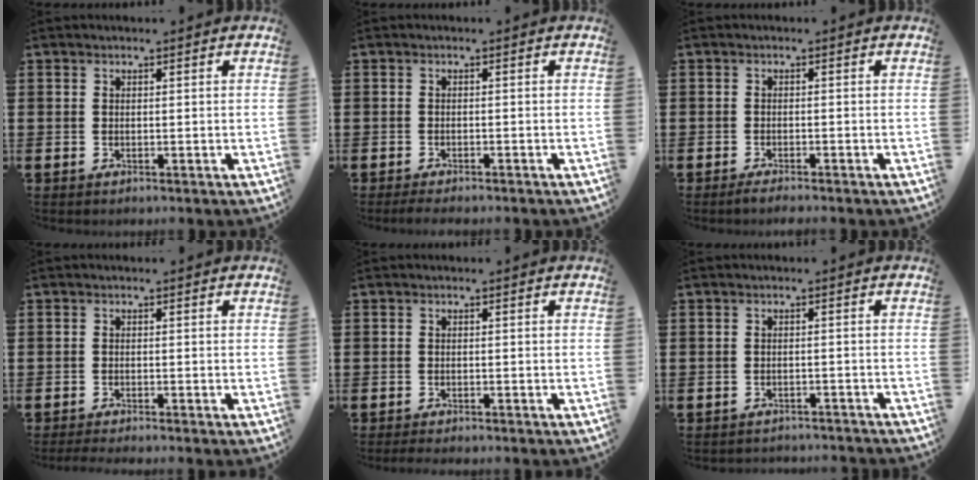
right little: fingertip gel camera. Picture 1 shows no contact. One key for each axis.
{"total": 1.1, "fx": -1.0, "fy": 0.0, "fz": 0.5, "tx": -0.008, "ty": -0.001, "tz": -0.019}
{"total": 1.1, "fx": -0.9, "fy": 0.0, "fz": 0.6, "tx": -0.011, "ty": -0.001, "tz": -0.018}
{"total": 1.0, "fx": -0.8, "fy": -0.1, "fz": 0.5, "tx": -0.006, "ty": -0.002, "tz": -0.016}
{"total": 0.8, "fx": -0.7, "fy": 0.0, "fz": 0.3, "tx": -0.005, "ty": -0.002, "tz": -0.015}
{"total": 1.3, "fx": -1.3, "fy": 0.0, "fz": -0.1, "tx": -0.002, "ty": 0.002, "tz": -0.028}